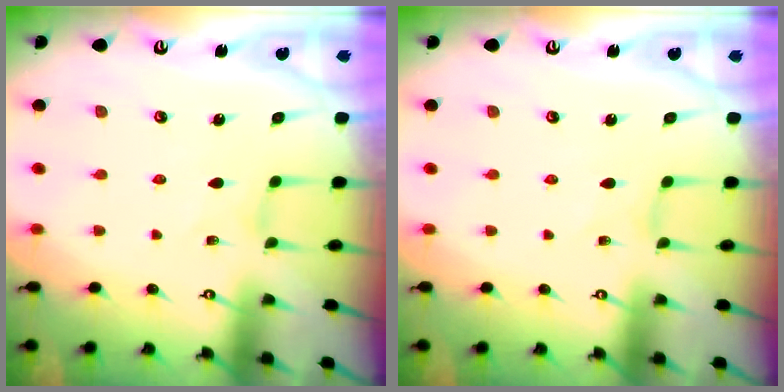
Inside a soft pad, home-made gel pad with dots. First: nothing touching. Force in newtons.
{"total": 0.0}